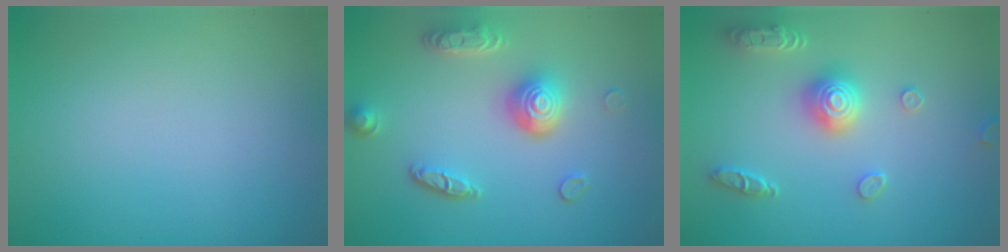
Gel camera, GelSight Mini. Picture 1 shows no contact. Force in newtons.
{"total": 4.8, "press": 3.6, "slide": 3.1}
{"total": 4.1, "press": 3.7, "slide": 1.8}